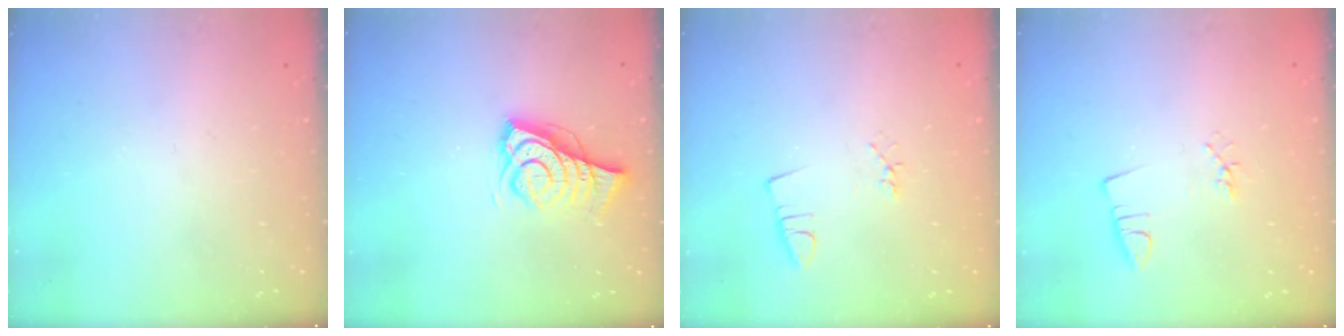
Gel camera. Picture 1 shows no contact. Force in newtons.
{"total": 9.1, "press": 8.6, "slide": 2.9}
{"total": 2.2, "press": 1.7, "slide": 1.3}
{"total": 2.4, "press": 2.0, "slide": 1.4}